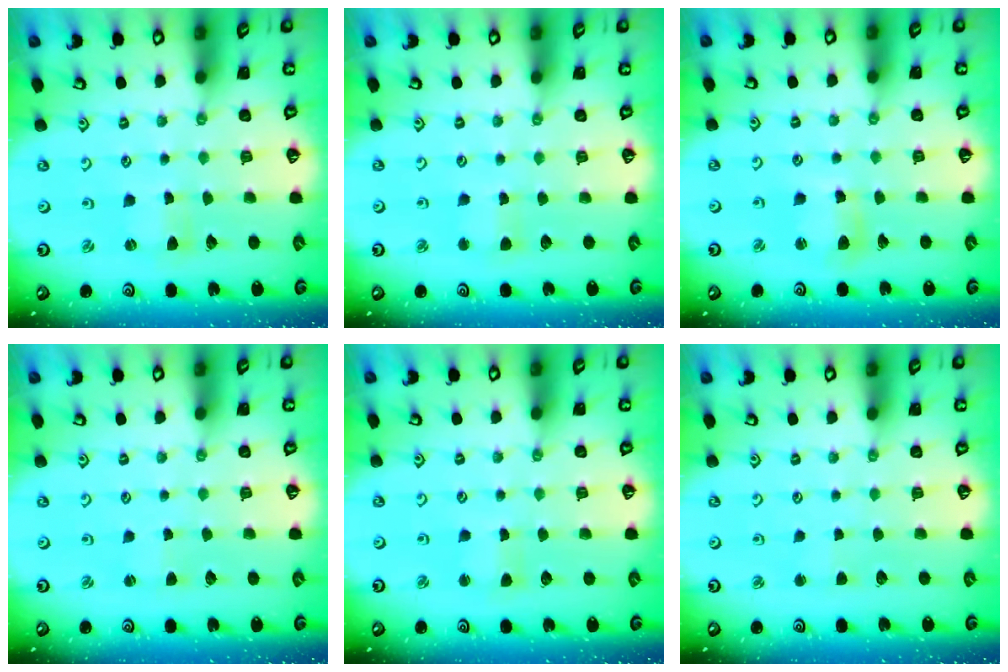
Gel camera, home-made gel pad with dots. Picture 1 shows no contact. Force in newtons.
{"total": 3.6, "press": 3.6, "slide": 0.4}
{"total": 7.2, "press": 7.1, "slide": 1.1}
{"total": 1.0, "press": 1.0, "slide": 0.2}
{"total": 1.9, "press": 1.9, "slide": 0.2}
{"total": 2.2, "press": 2.2, "slide": 0.3}